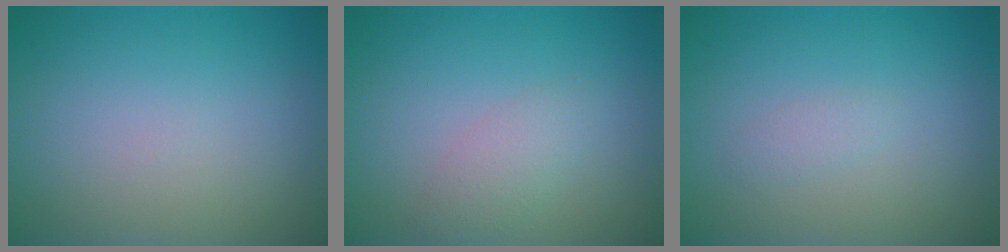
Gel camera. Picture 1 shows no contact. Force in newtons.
{"total": 2.0, "press": 2.0, "slide": 0.1}
{"total": 0.8, "press": 0.8, "slide": 0.1}